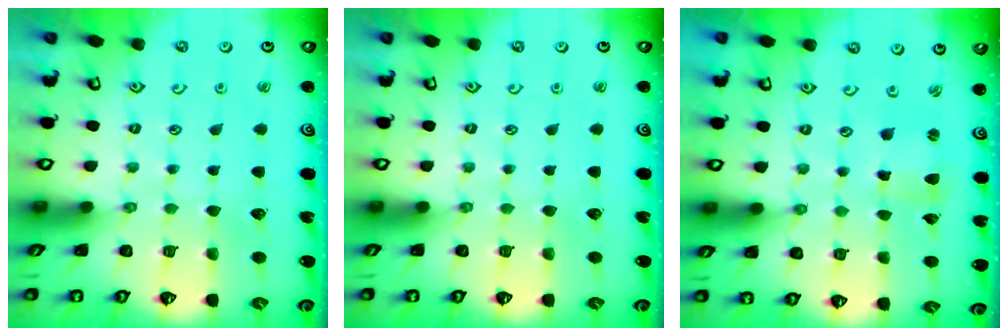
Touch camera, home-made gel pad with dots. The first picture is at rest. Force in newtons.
{"total": 0.0}
{"total": 1.5, "press": 1.4, "slide": 0.2}